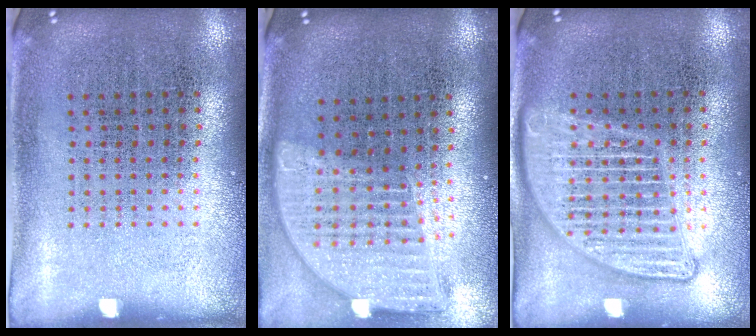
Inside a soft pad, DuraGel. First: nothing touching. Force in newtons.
{"total": 1.9, "press": 1.5, "slide": 1.2}
{"total": 2.7, "press": 2.7, "slide": 0.2}